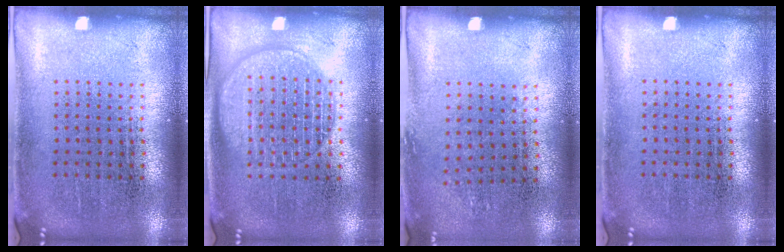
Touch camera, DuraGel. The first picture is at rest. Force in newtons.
{"total": 1.8, "press": 1.8, "slide": 0.2}
{"total": 0.8, "press": 0.7, "slide": 0.4}
{"total": 0.0}